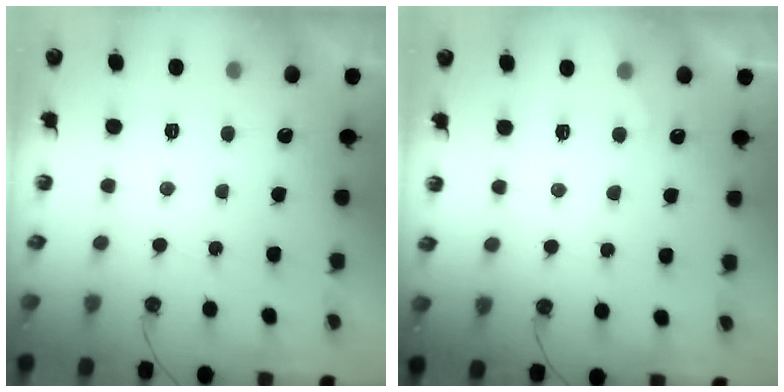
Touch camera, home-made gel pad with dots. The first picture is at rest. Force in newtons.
{"total": 4.2, "press": 4.2, "slide": 0.5}